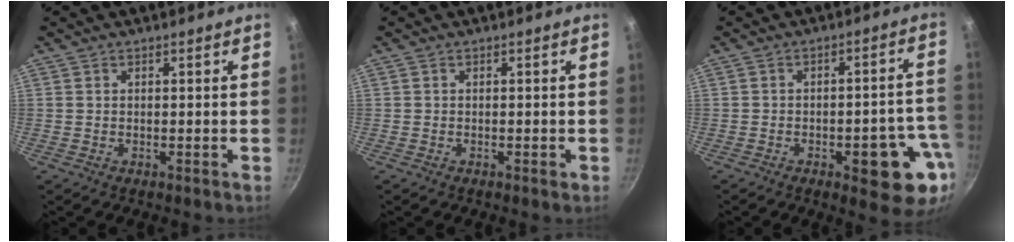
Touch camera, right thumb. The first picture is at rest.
{"total": 0.6, "force": [-0.3, 0.3, 0.4], "torque": [-0.004, 0.003, -0.005]}
{"total": 12.7, "force": [-4.5, 4.8, 10.8], "torque": [-0.092, 0.029, -0.055]}